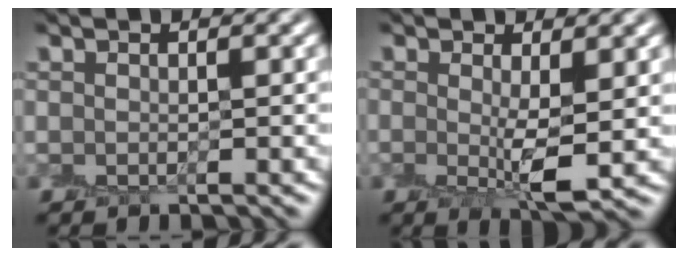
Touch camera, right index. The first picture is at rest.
{"total": 3.0, "force": [0.2, 0.7, 3.0], "torque": [-0.050, -0.010, 0.009]}